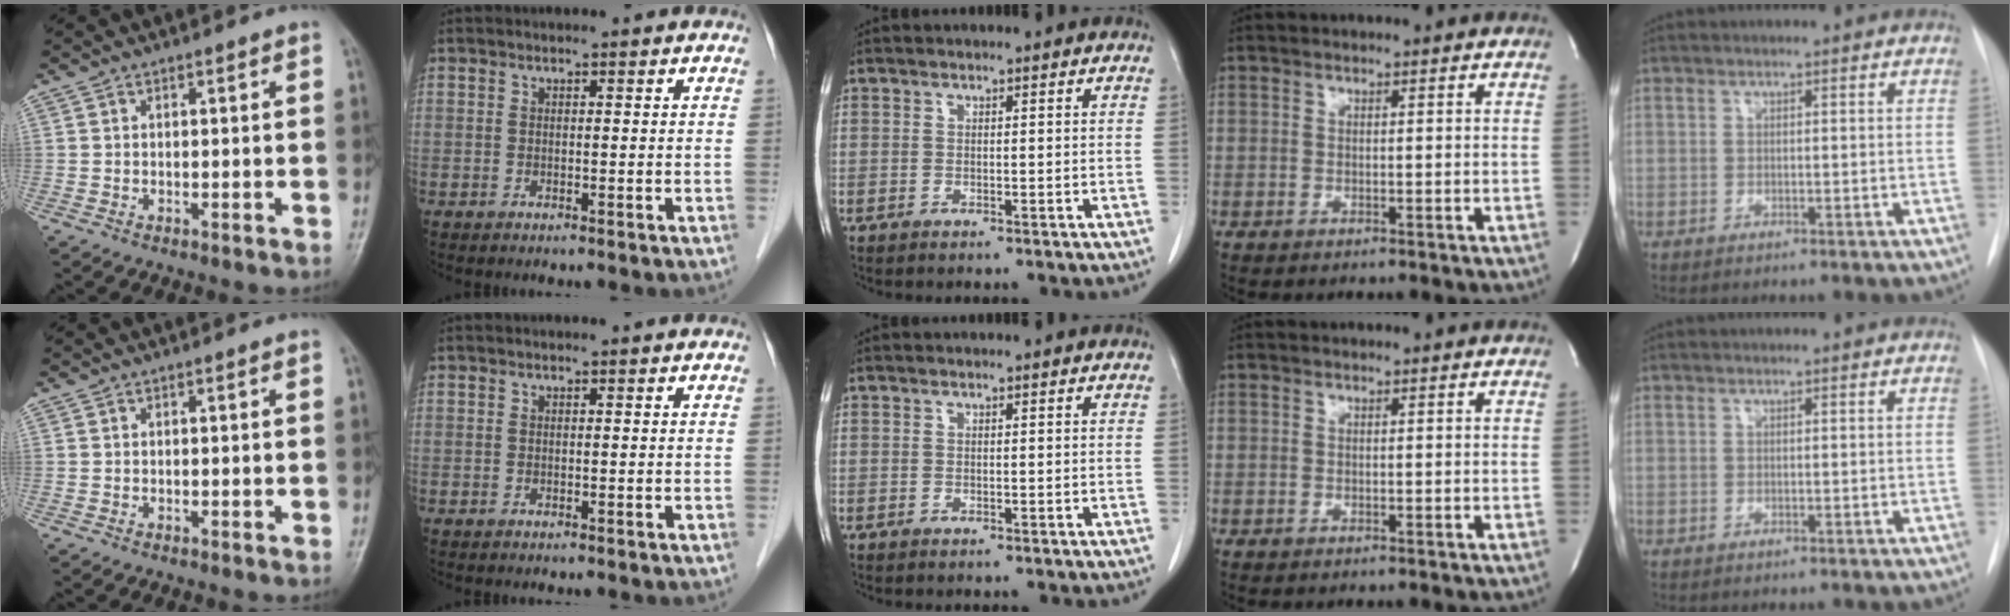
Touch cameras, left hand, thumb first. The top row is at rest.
{}